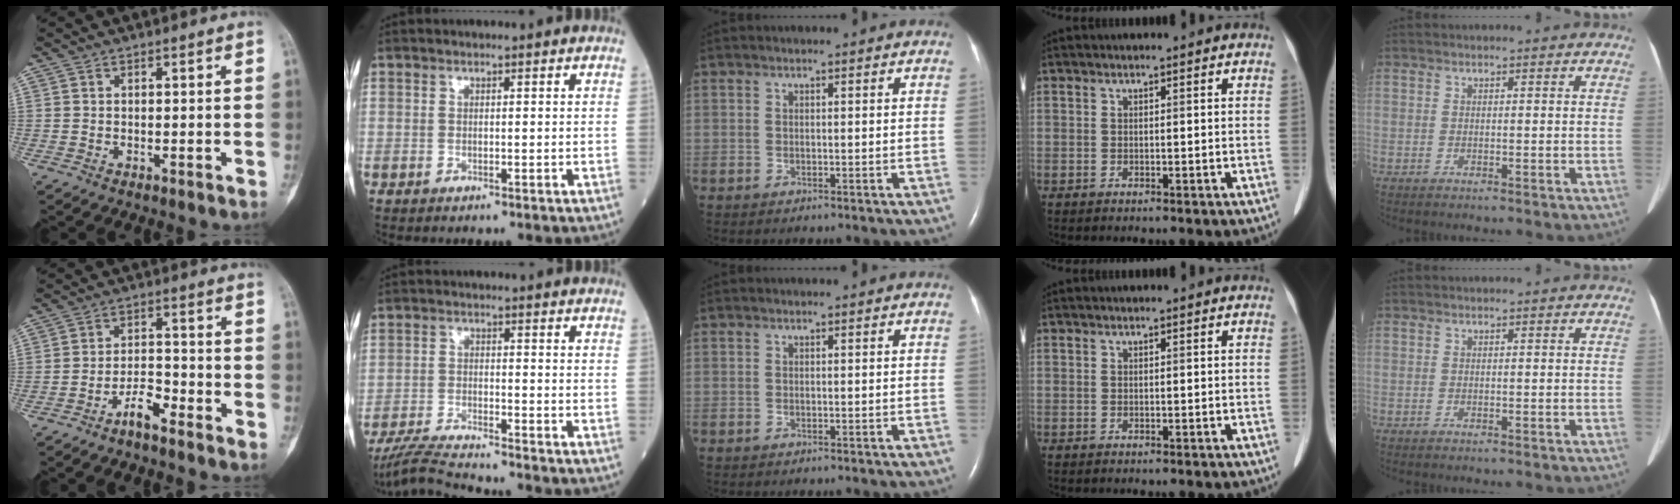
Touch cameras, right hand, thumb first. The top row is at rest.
{"thumb": {"total": 4.8, "force": [-3.6, 1.5, 2.8], "torque": [-0.045, 0.033, -0.067]}, "index": {"total": 6.4, "force": [-6.0, -1.3, 1.6], "torque": [-0.032, -0.022, -0.114]}}